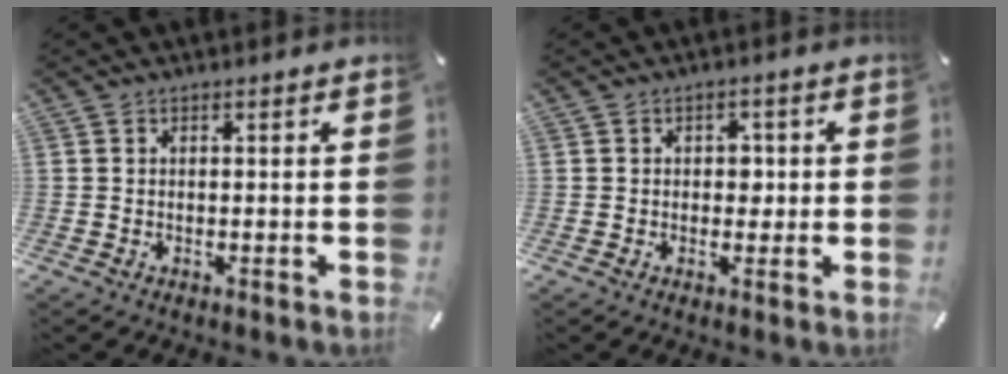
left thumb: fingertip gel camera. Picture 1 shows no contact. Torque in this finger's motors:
{"motor_torque": [0.48, 0.65, 0.08, -0.19, 0.00]}